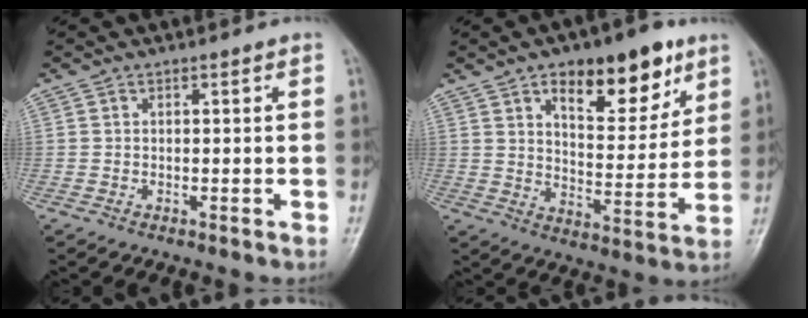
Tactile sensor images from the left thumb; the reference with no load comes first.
{"total": 16.1, "force": [9.0, 7.1, 11.2], "torque": [-0.114, -0.044, 0.136]}